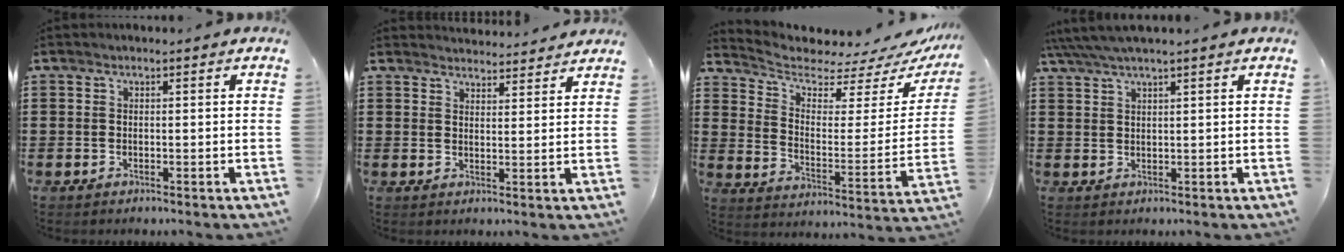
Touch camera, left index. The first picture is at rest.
{"total": 3.3, "force": [3.3, 0.2, -0.1], "torque": [0.000, -0.017, 0.060]}
{"total": 5.2, "force": [4.5, 1.6, 1.9], "torque": [-0.056, -0.045, 0.074]}
{"total": 2.8, "force": [2.3, -0.1, 1.7], "torque": [-0.039, 0.001, 0.041]}